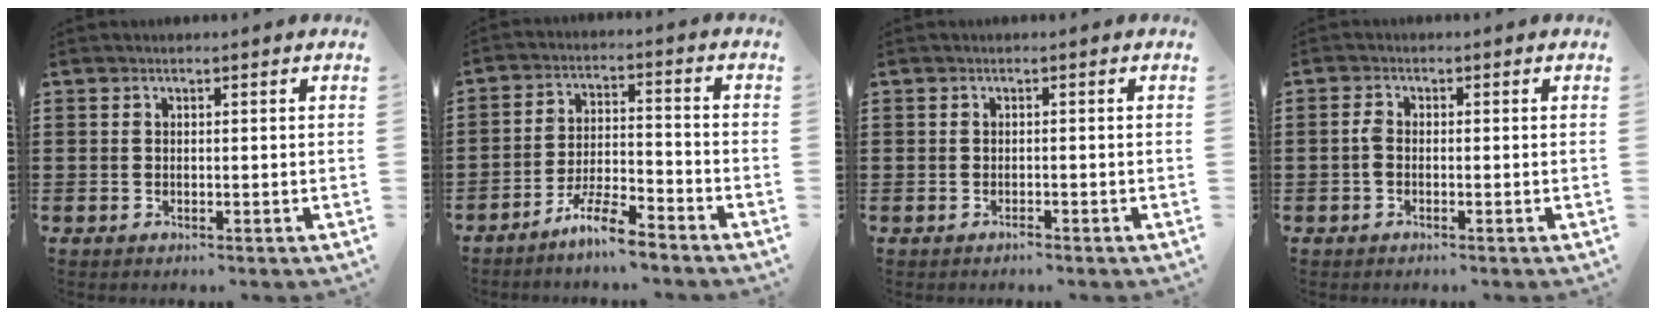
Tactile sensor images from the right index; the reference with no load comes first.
{"total": 6.5, "force": [-5.6, 0.6, 3.2], "torque": [-0.066, 0.004, -0.107]}
{"total": 0.7, "force": [-0.7, 0.2, 0.2], "torque": [-0.006, -0.001, -0.015]}
{"total": 1.7, "force": [-0.5, 0.8, 1.4], "torque": [-0.035, -0.002, -0.012]}